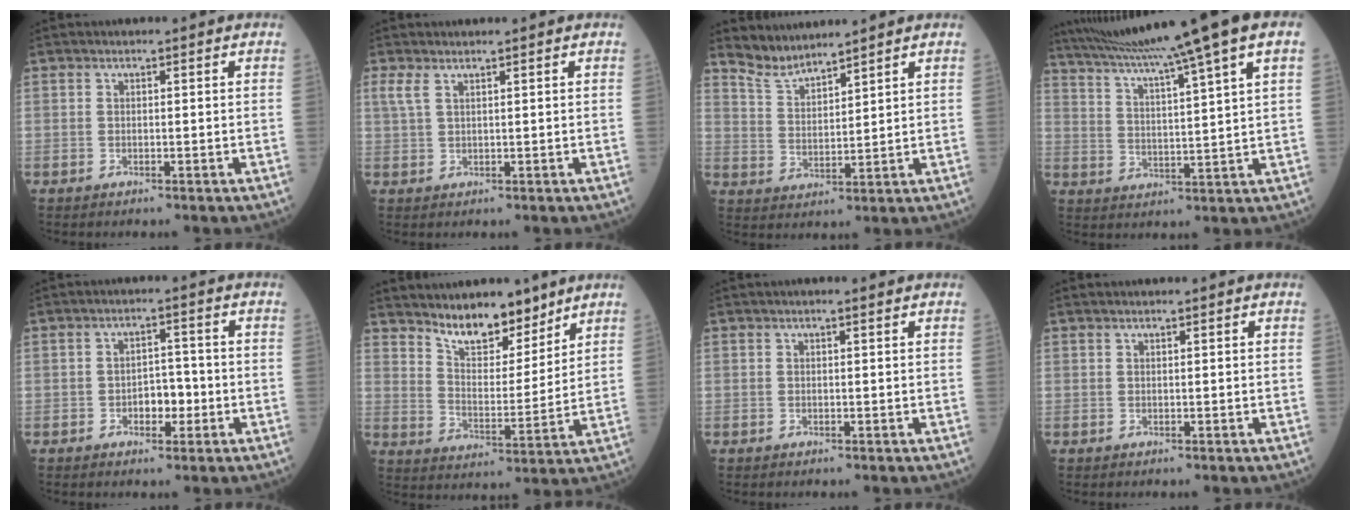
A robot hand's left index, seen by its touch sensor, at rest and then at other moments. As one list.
[{"total": 1.6, "force": [1.0, 0.4, 1.2], "torque": [-0.040, 0.006, 0.028]}, {"total": 4.5, "force": [4.5, 0.4, 0.3], "torque": [-0.018, -0.002, 0.098]}, {"total": 17.5, "force": [13.2, -2.0, 11.3], "torque": [-0.192, 0.005, 0.195]}, {"total": 3.7, "force": [-1.6, 2.0, 2.7], "torque": [-0.036, 0.002, -0.026]}, {"total": 9.4, "force": [7.7, 3.2, 4.3], "torque": [-0.075, -0.003, 0.141]}, {"total": 0.6, "force": [0.2, 0.0, 0.5], "torque": [-0.011, 0.000, 0.002]}, {"total": 0.0}]